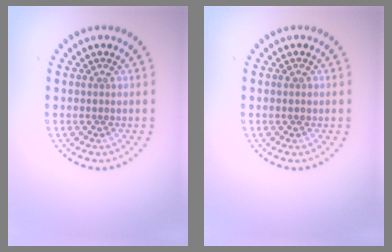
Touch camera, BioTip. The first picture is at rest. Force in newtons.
{"total": 0.7, "press": 0.7, "slide": 0.1}